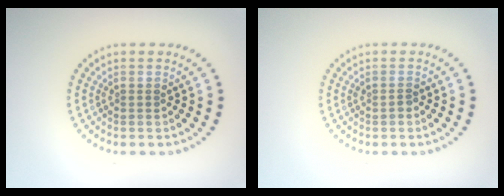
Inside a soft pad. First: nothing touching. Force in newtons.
{"total": 0.6, "press": 0.6, "slide": 0.2}